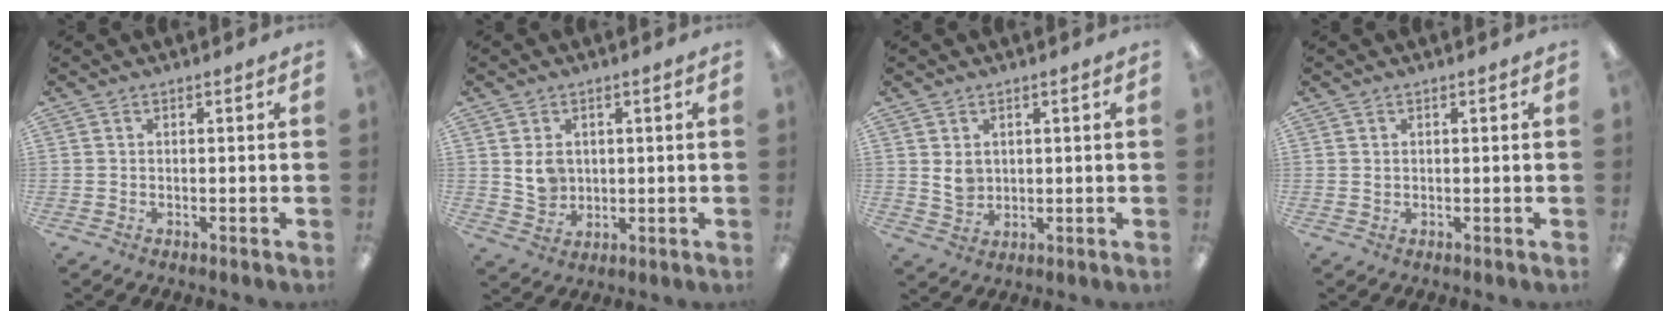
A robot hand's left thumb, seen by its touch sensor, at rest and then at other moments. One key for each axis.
{"total": 5.2, "fx": 1.6, "fy": 4.3, "fz": 2.4, "tx": -0.031, "ty": -0.001, "tz": 0.029}
{"total": 4.3, "fx": 1.4, "fy": 3.5, "fz": 2.1, "tx": -0.030, "ty": -0.002, "tz": 0.026}
{"total": 0.8, "fx": 0.4, "fy": 0.6, "fz": 0.3, "tx": -0.008, "ty": 0.003, "tz": 0.007}